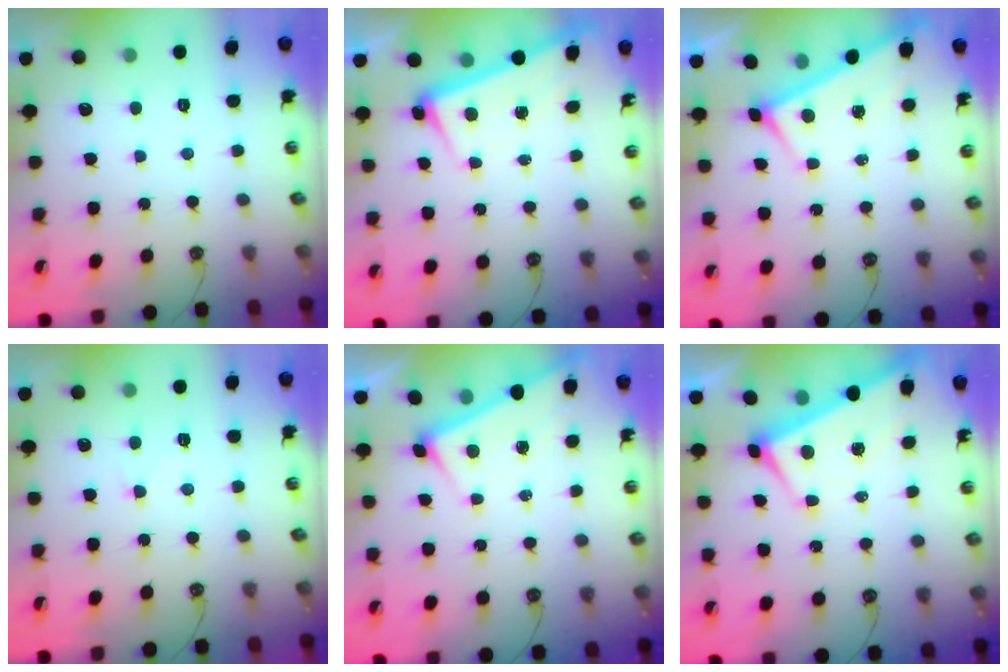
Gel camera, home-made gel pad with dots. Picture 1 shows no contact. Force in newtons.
{"total": 2.3, "press": 2.1, "slide": 0.9}
{"total": 4.0, "press": 4.0, "slide": 0.3}
{"total": 0.7, "press": 0.5, "slide": 0.5}
{"total": 4.2, "press": 4.2, "slide": 0.2}
{"total": 2.9, "press": 2.8, "slide": 0.9}